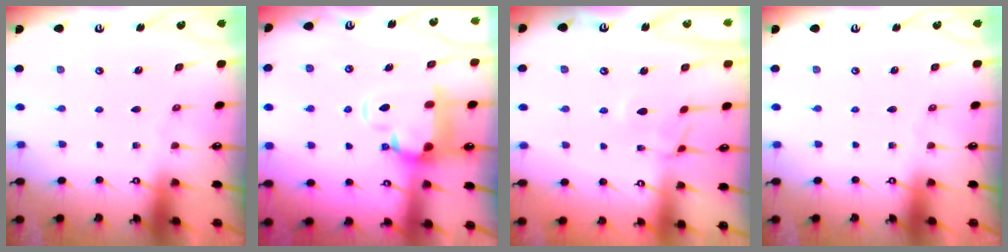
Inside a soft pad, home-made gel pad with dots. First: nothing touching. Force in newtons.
{"total": 4.2, "press": 3.8, "slide": 1.8}
{"total": 2.7, "press": 2.6, "slide": 0.5}
{"total": 0.0}